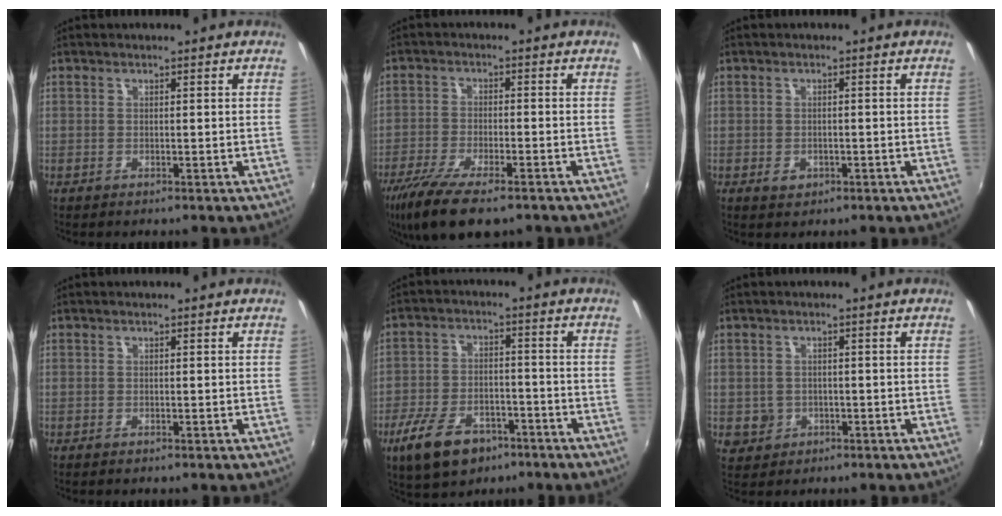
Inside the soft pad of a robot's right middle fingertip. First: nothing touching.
{"total": 12.6, "force": [-8.8, 3.8, 8.2], "torque": [-0.185, -0.042, -0.159]}
{"total": 2.1, "force": [-0.9, 1.6, 1.0], "torque": [-0.017, -0.002, -0.012]}
{"total": 0.0}
{"total": 12.2, "force": [-7.4, 6.6, 7.1], "torque": [-0.165, -0.011, -0.124]}
{"total": 4.1, "force": [-0.7, 3.8, 1.1], "torque": [-0.029, 0.000, -0.004]}